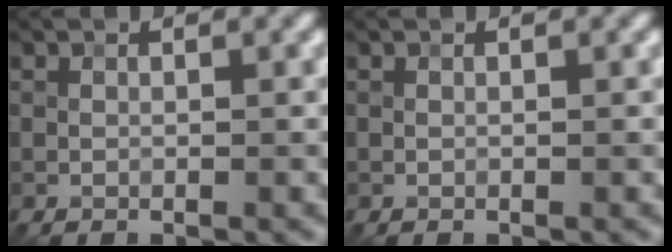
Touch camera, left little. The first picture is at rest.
{"total": 0.0}